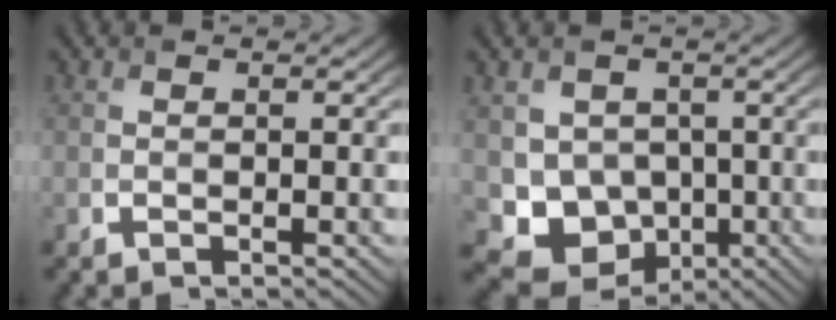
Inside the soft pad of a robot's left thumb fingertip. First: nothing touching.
{"total": 7.5, "force": [-0.7, 6.7, 3.5], "torque": [-0.074, -0.034, -0.014]}